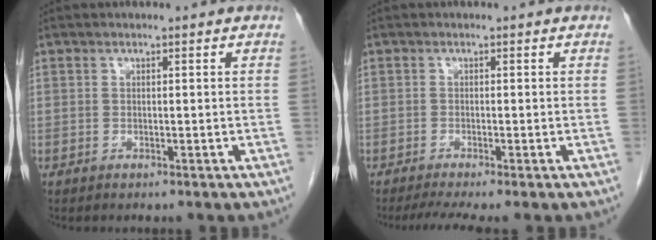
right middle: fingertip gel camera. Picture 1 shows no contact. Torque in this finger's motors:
{"motor_torque": [0.53, -0.36, 0.01, 0.01]}